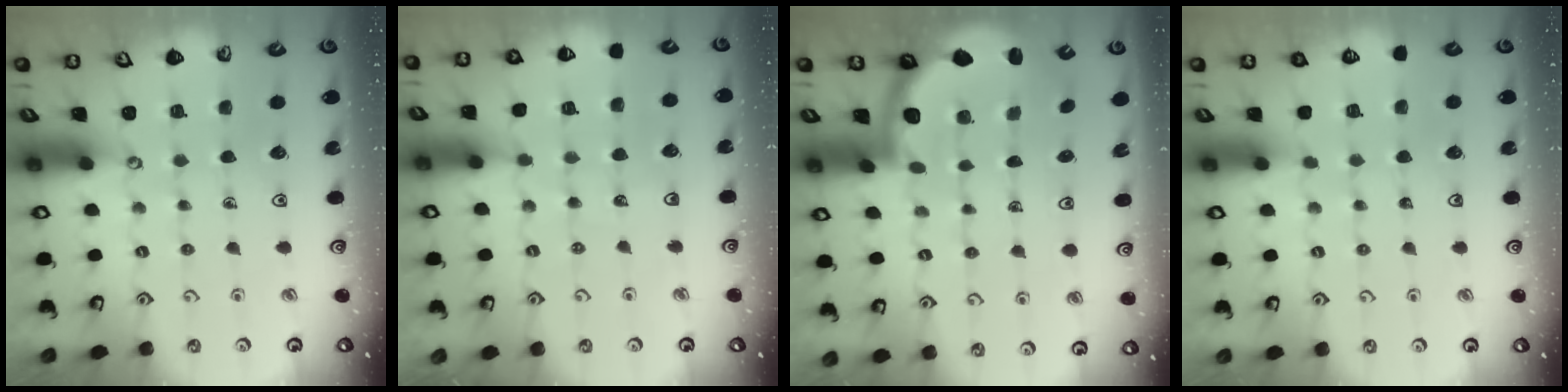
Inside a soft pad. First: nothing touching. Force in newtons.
{"total": 3.1, "press": 2.8, "slide": 1.4}
{"total": 2.6, "press": 2.5, "slide": 0.6}
{"total": 0.0}